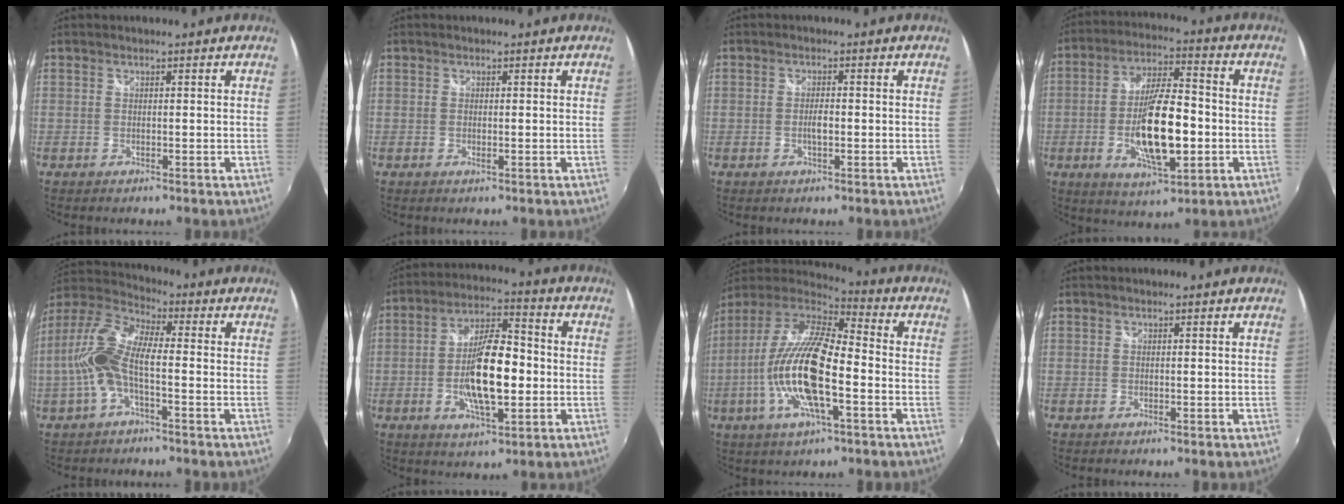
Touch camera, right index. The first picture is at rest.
{"total": 0.5, "force": [0.1, 0.1, 0.5], "torque": [-0.013, 0.003, 0.000]}
{"total": 1.9, "force": [-0.4, 0.6, 1.7], "torque": [-0.033, 0.004, -0.006]}
{"total": 15.1, "force": [-3.1, 4.7, 13.9], "torque": [-0.260, -0.001, -0.049]}
{"total": 11.0, "force": [-1.8, 3.8, 10.2], "torque": [-0.219, 0.013, -0.038]}
{"total": 13.5, "force": [-2.1, 4.6, 12.5], "torque": [-0.235, 0.005, -0.036]}
{"total": 19.1, "force": [-4.9, 5.3, 17.7], "torque": [-0.340, -0.013, -0.098]}
{"total": 0.0}